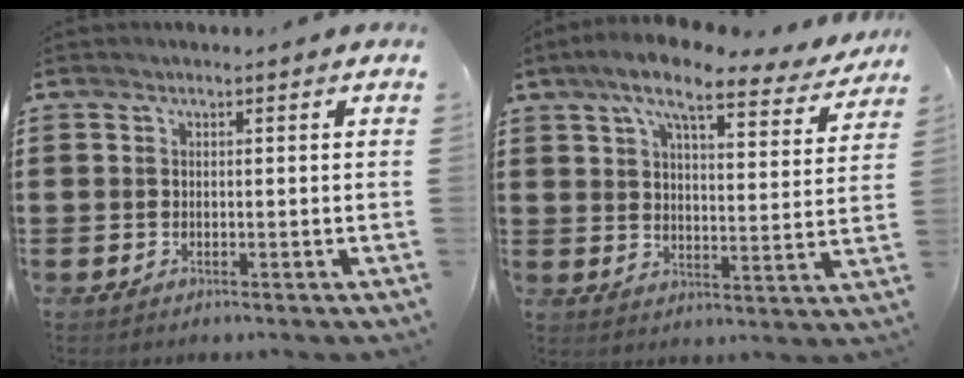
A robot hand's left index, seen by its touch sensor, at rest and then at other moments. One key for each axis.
{"total": 9.3, "fx": 7.2, "fy": 1.6, "fz": 5.5, "tx": -0.116, "ty": -0.028, "tz": 0.120}